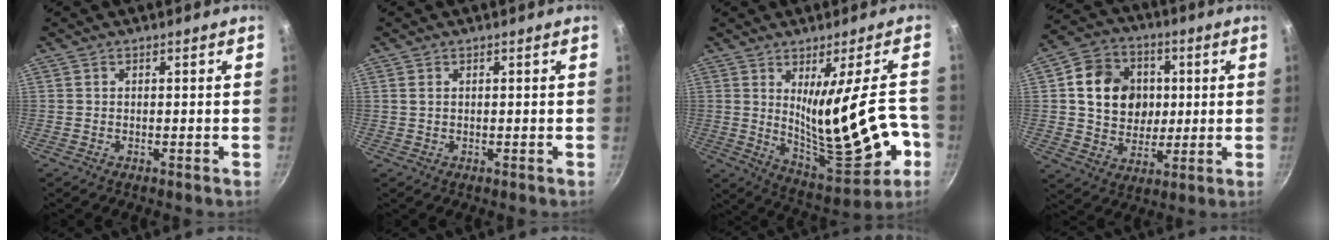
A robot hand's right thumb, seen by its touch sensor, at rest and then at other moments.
{"total": 0.8, "force": [0.3, 0.5, 0.5], "torque": [-0.010, 0.001, 0.004]}
{"total": 19.6, "force": [-2.7, 6.6, 18.2], "torque": [-0.252, -0.020, -0.011]}
{"total": 14.3, "force": [2.1, 12.2, 7.2], "torque": [-0.087, 0.009, 0.036]}